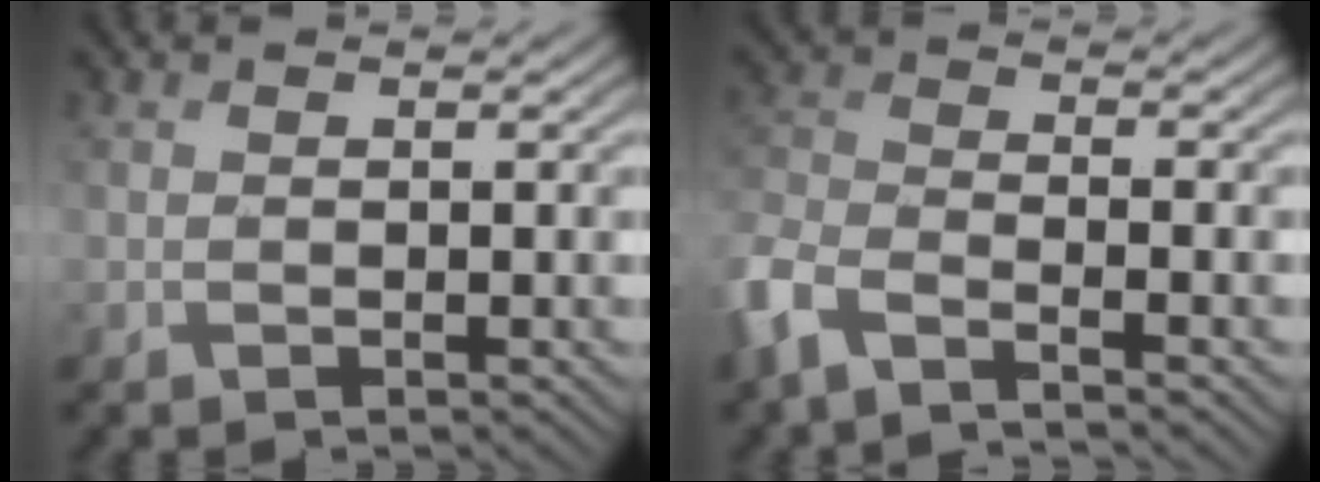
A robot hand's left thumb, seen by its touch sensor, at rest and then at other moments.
{"total": 6.1, "force": [-4.3, 2.1, 3.9], "torque": [-0.100, -0.011, -0.099]}